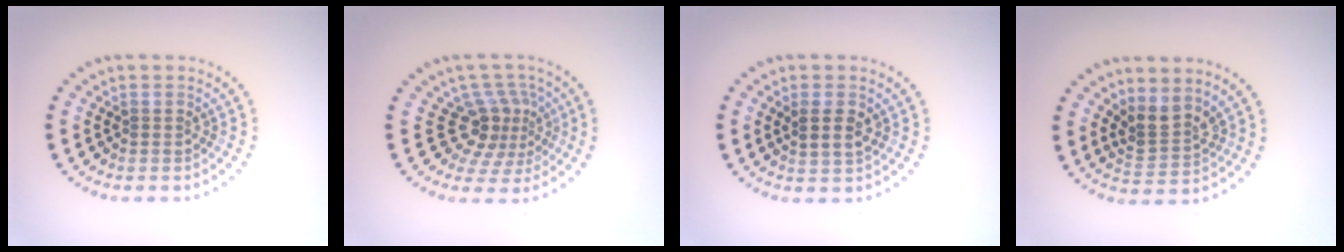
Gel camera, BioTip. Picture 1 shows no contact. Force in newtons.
{"total": 3.8, "press": 2.6, "slide": 2.8}
{"total": 2.3, "press": 2.2, "slide": 0.7}
{"total": 2.8, "press": 2.1, "slide": 1.8}